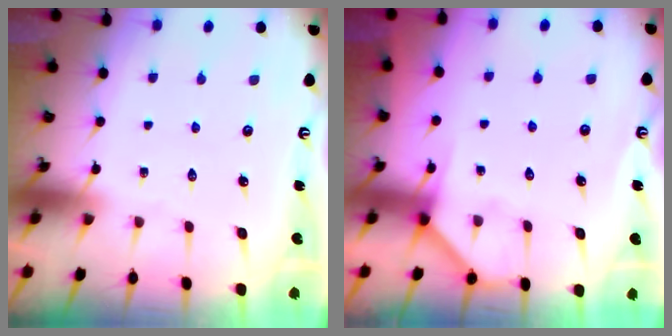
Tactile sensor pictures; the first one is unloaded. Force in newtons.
{"total": 4.0, "press": 3.9, "slide": 0.6}